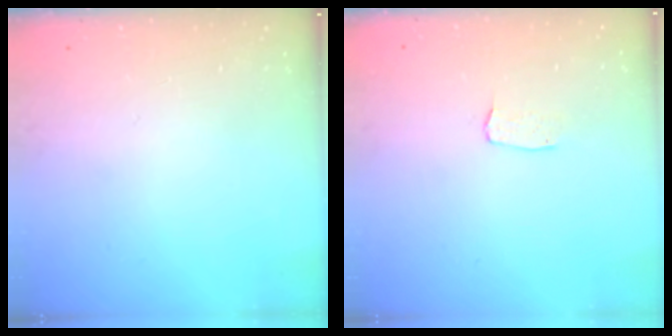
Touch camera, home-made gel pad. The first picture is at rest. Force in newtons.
{"total": 3.0, "press": 3.0, "slide": 0.2}